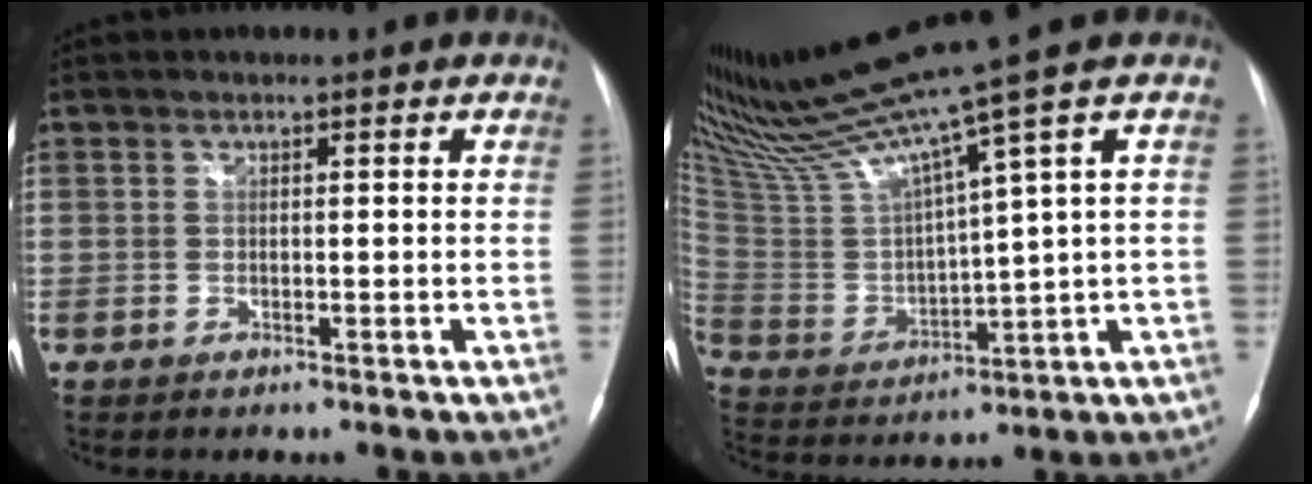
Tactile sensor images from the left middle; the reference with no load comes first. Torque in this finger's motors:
{"motor_torque": [-0.37, -0.57, 0.11, 0.14]}